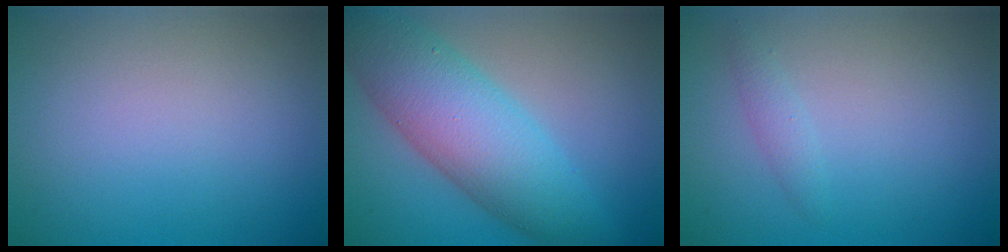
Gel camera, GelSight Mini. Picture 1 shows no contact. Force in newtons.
{"total": 8.7, "press": 8.7, "slide": 0.1}
{"total": 1.1, "press": 1.1, "slide": 0.0}